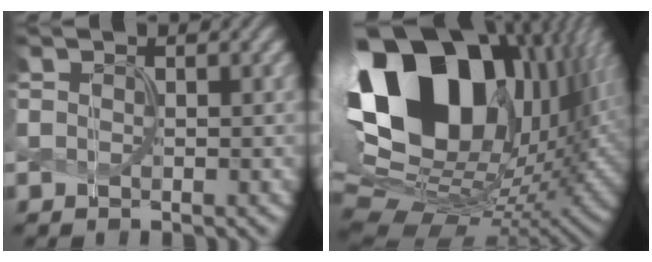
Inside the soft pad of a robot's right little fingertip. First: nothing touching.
{"total": 21.5, "force": [5.8, 13.4, 15.7], "torque": [-0.313, 0.024, 0.104]}